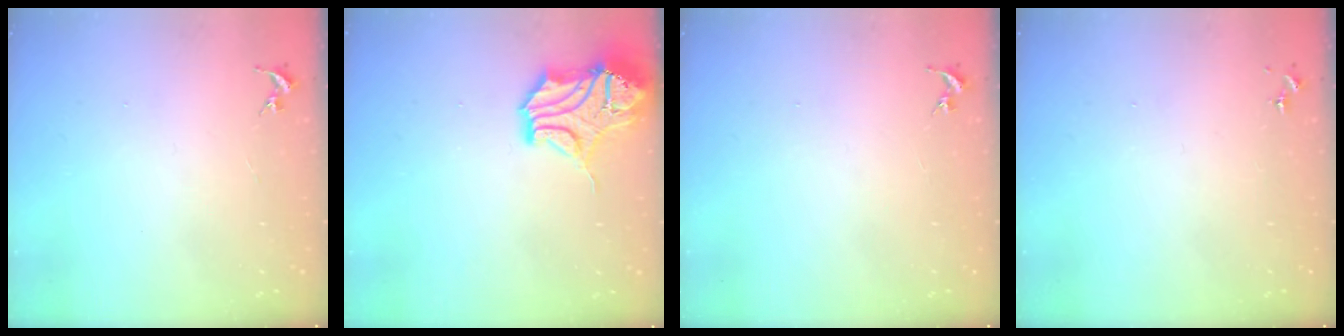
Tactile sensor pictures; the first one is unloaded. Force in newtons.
{"total": 14.5, "press": 14.3, "slide": 2.1}
{"total": 0.0}
{"total": 0.0}